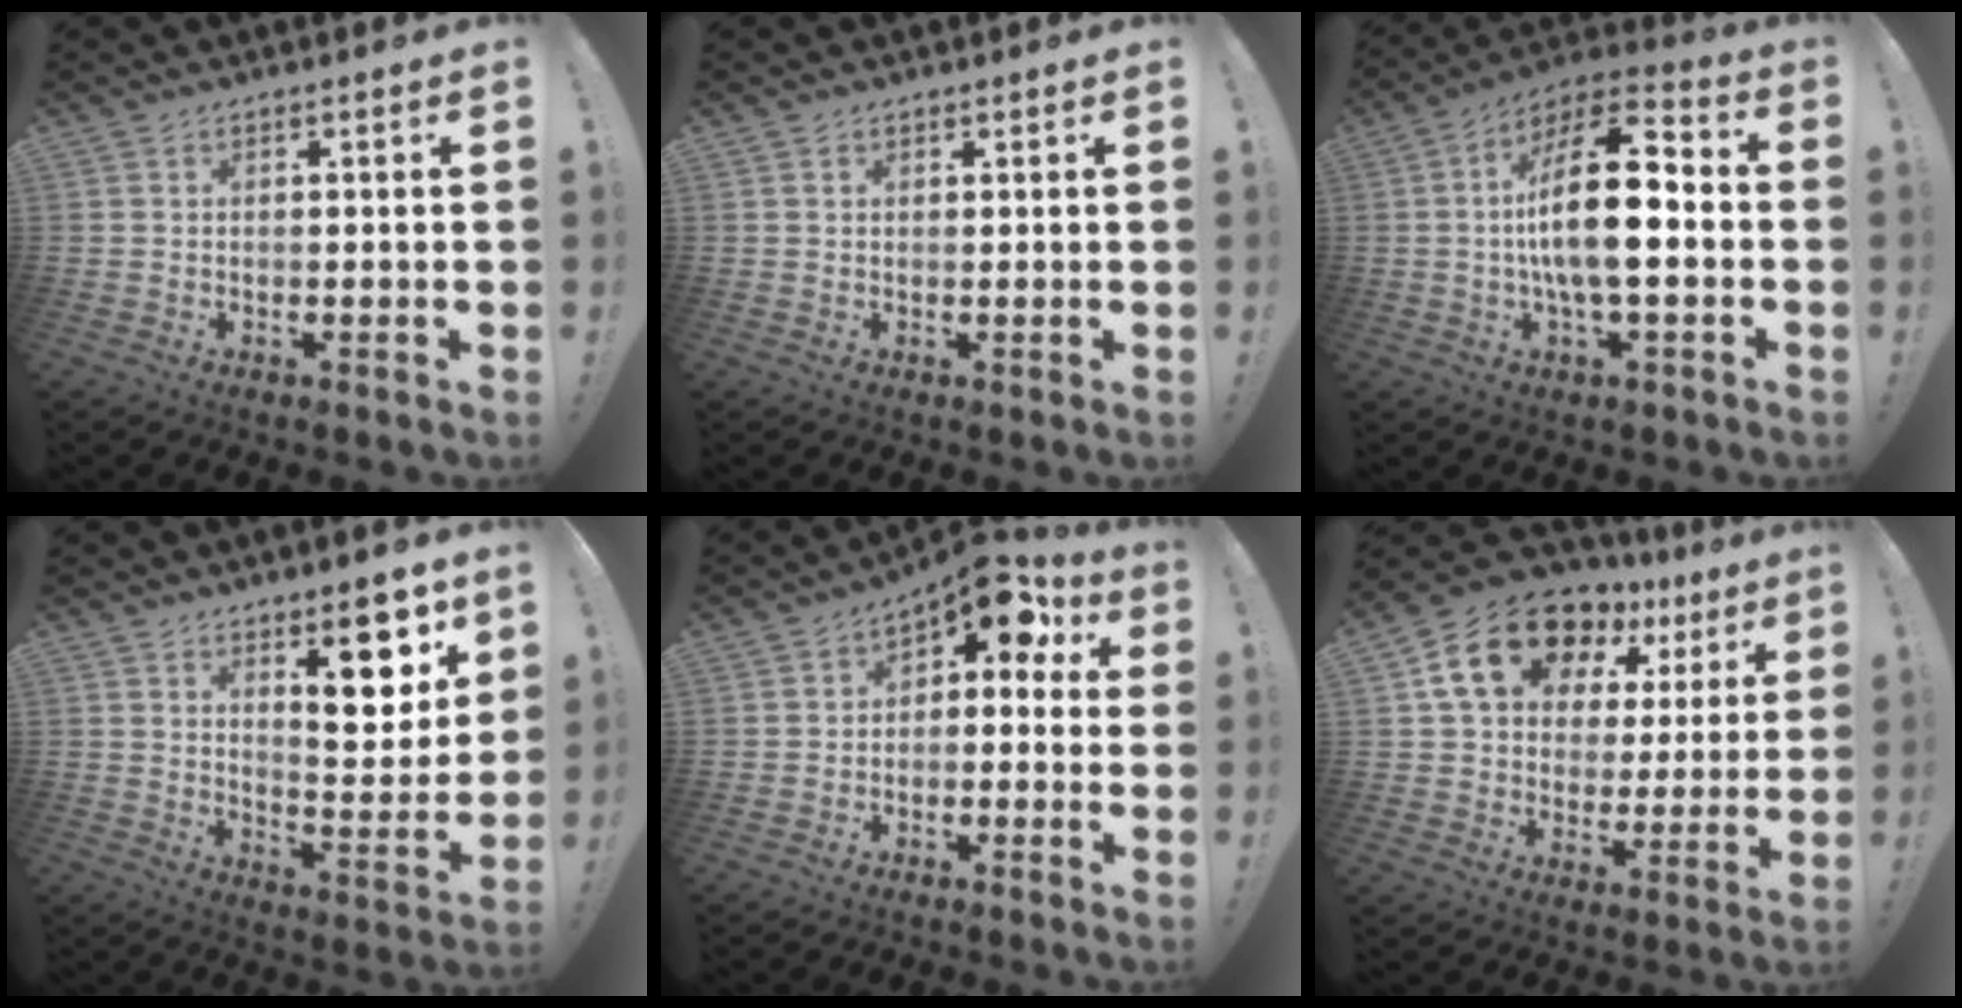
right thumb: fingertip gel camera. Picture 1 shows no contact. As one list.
[{"total": 0.6, "force": [0.5, 0.3, 0.1], "torque": [0.001, -0.002, 0.010]}, {"total": 18.8, "force": [-0.8, 6.5, 17.6], "torque": [-0.314, 0.007, -0.020]}, {"total": 13.7, "force": [7.6, 5.1, 10.2], "torque": [-0.120, -0.045, 0.121]}, {"total": 8.3, "force": [3.6, 4.9, 5.6], "torque": [-0.067, -0.025, 0.065]}, {"total": 18.6, "force": [9.9, 11.8, 10.3], "torque": [-0.164, -0.043, 0.187]}]